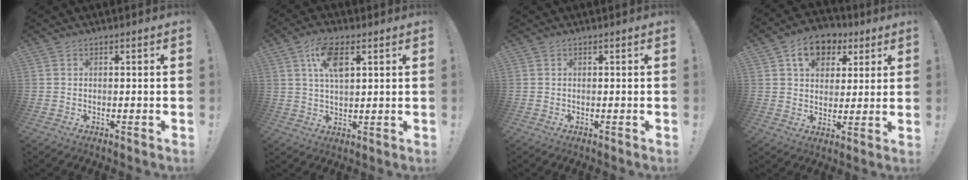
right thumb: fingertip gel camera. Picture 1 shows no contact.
{"total": 9.4, "force": [3.8, 4.3, 7.4], "torque": [-0.130, 0.002, 0.068]}
{"total": 0.0}
{"total": 10.9, "force": [5.2, 8.1, 5.1], "torque": [-0.071, -0.017, 0.097]}